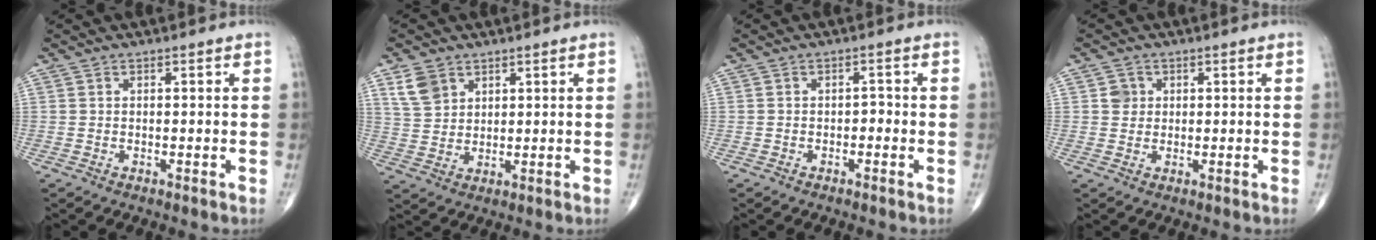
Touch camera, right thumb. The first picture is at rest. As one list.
[{"total": 5.5, "force": [3.2, 3.8, 2.4], "torque": [-0.033, -0.012, 0.068]}, {"total": 1.2, "force": [-0.6, 0.8, 0.7], "torque": [0.002, 0.005, -0.014]}, {"total": 2.4, "force": [0.6, 2.2, 0.7], "torque": [0.001, 0.000, 0.008]}]